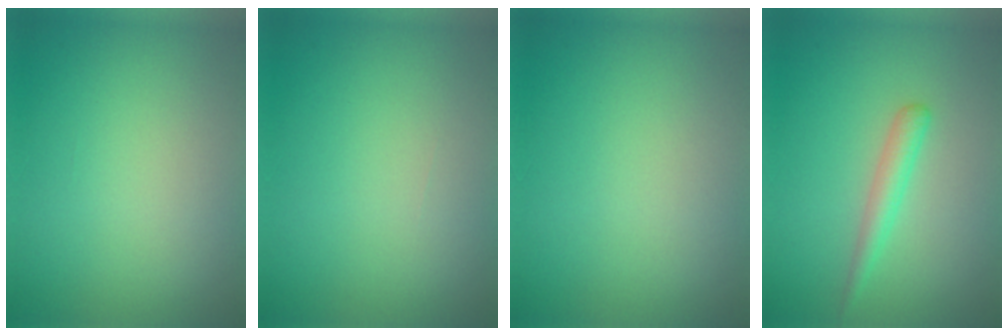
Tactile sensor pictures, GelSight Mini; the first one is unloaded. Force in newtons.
{"total": 0.0}
{"total": 0.0}
{"total": 1.9, "press": 1.9, "slide": 0.0}